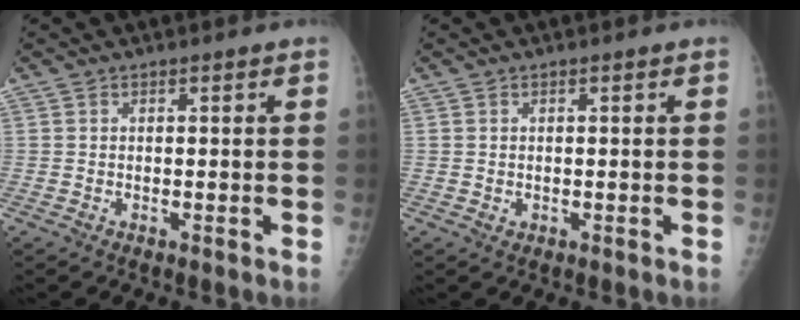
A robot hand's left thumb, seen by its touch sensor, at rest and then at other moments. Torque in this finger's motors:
{"motor_torque": [-0.36, 0.29, -0.11, -0.08, 0.00]}